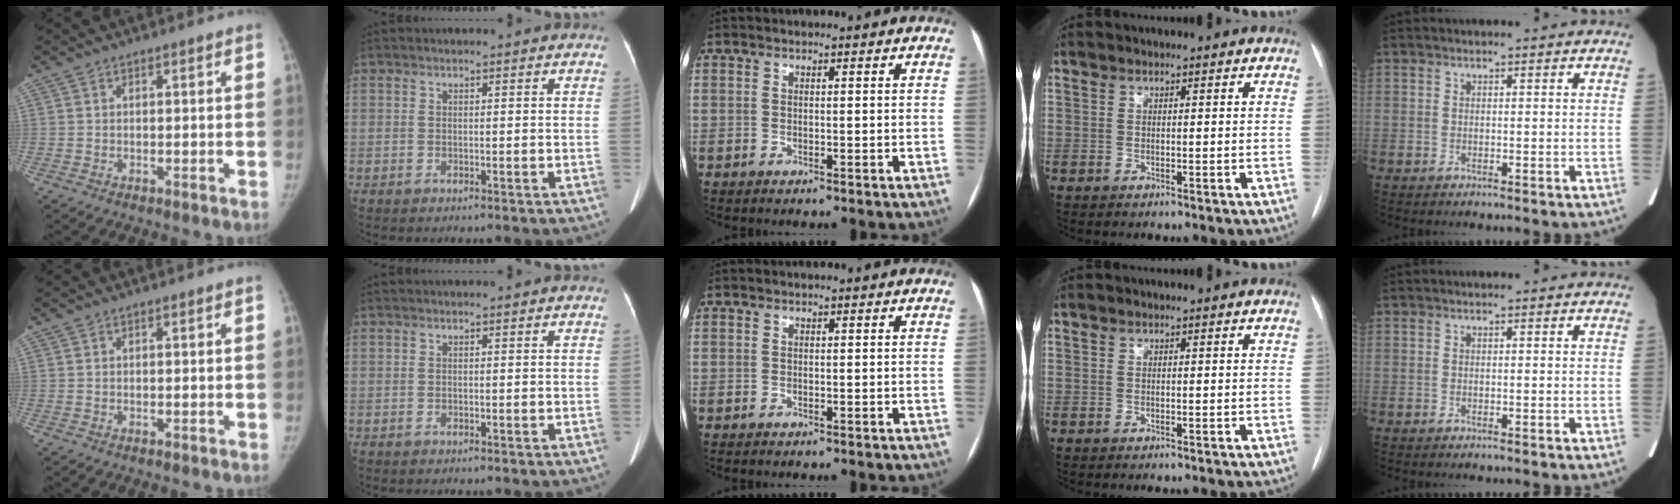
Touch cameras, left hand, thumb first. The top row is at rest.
{}